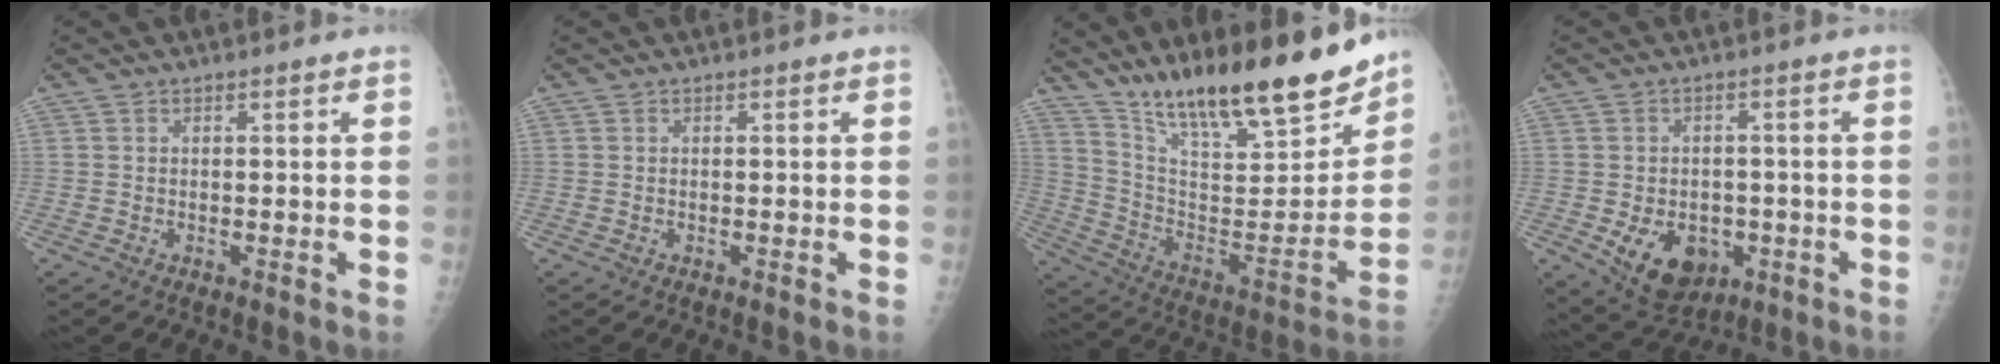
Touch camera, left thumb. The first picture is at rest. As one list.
[{"total": 0.0}, {"total": 25.2, "force": [19.3, 6.0, 15.1], "torque": [-0.212, -0.089, 0.322]}, {"total": 10.7, "force": [-3.6, 7.7, 6.5], "torque": [-0.080, 0.008, -0.039]}]